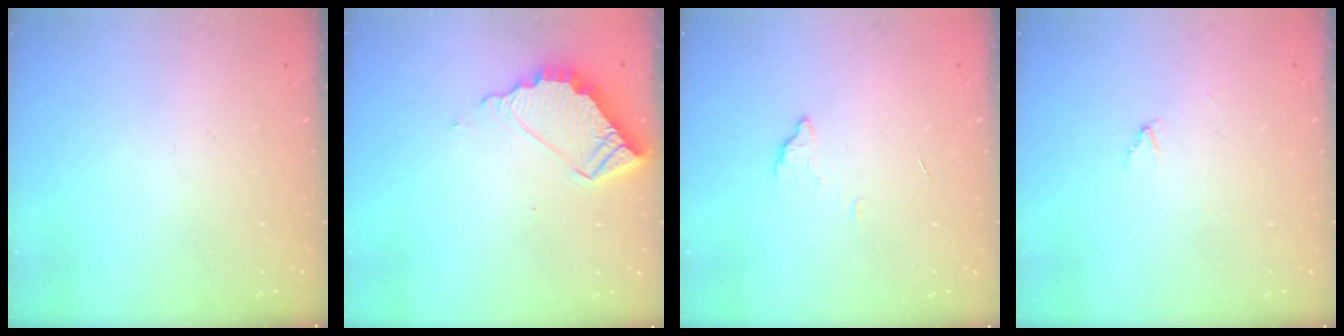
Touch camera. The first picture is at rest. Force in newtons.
{"total": 7.7, "press": 7.7, "slide": 0.4}
{"total": 3.0, "press": 3.0, "slide": 0.2}
{"total": 2.7, "press": 2.7, "slide": 0.1}